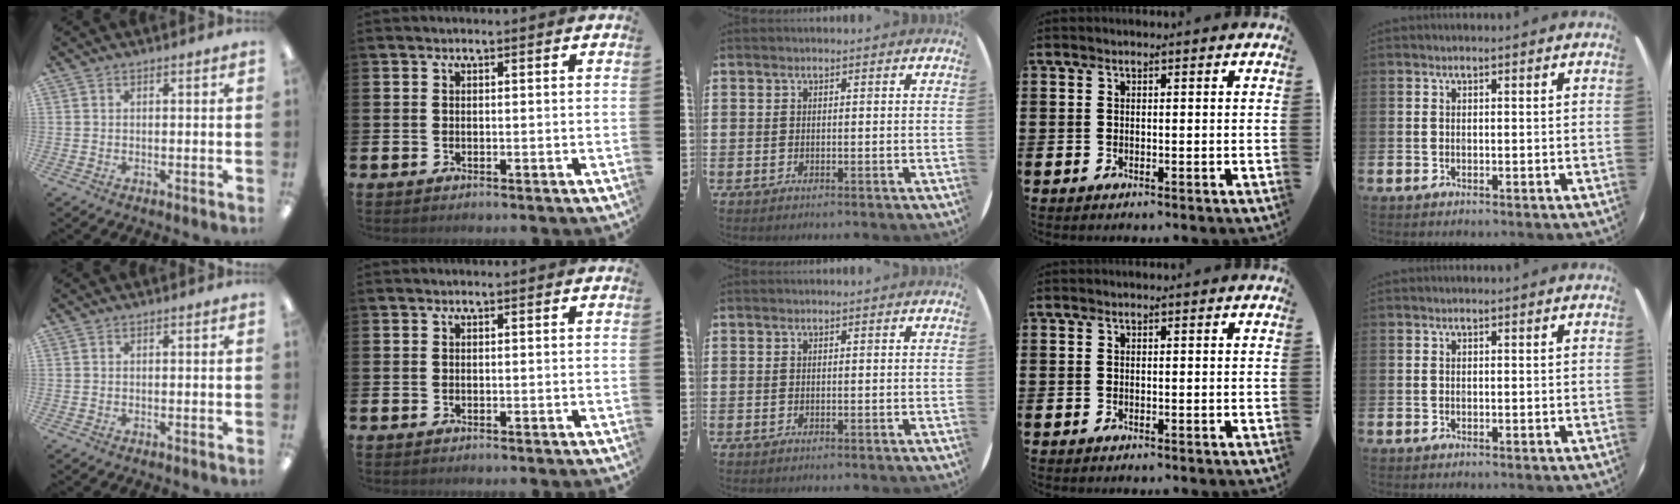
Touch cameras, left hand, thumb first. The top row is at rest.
{}